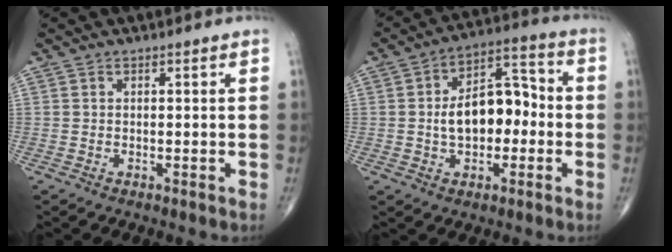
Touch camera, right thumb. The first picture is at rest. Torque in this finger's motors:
{"motor_torque": [0.97, 1.93, 1.08, -0.25, 0.07]}